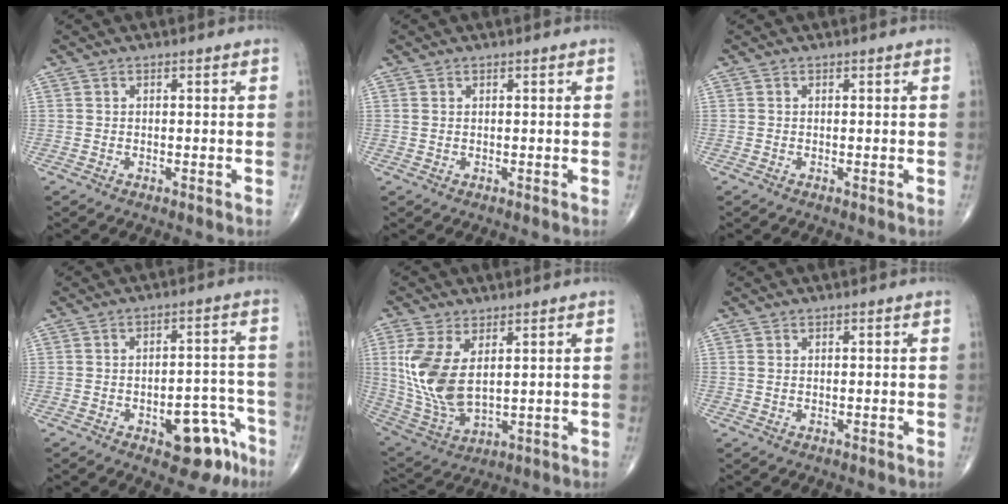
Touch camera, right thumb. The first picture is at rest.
{"total": 0.6, "force": [0.2, 0.4, 0.4], "torque": [-0.009, 0.003, 0.006]}
{"total": 0.0}
{"total": 10.9, "force": [-5.7, 5.3, 7.7], "torque": [-0.066, 0.049, -0.066]}
{"total": 13.2, "force": [2.9, 6.9, 10.9], "torque": [-0.233, -0.016, 0.076]}
{"total": 0.7, "force": [0.2, 0.4, 0.5], "torque": [-0.013, 0.004, 0.007]}